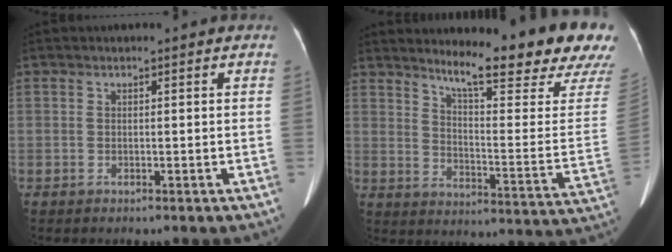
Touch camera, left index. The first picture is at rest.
{"total": 20.6, "force": [17.6, 0.4, 10.7], "torque": [-0.155, -0.090, 0.220]}